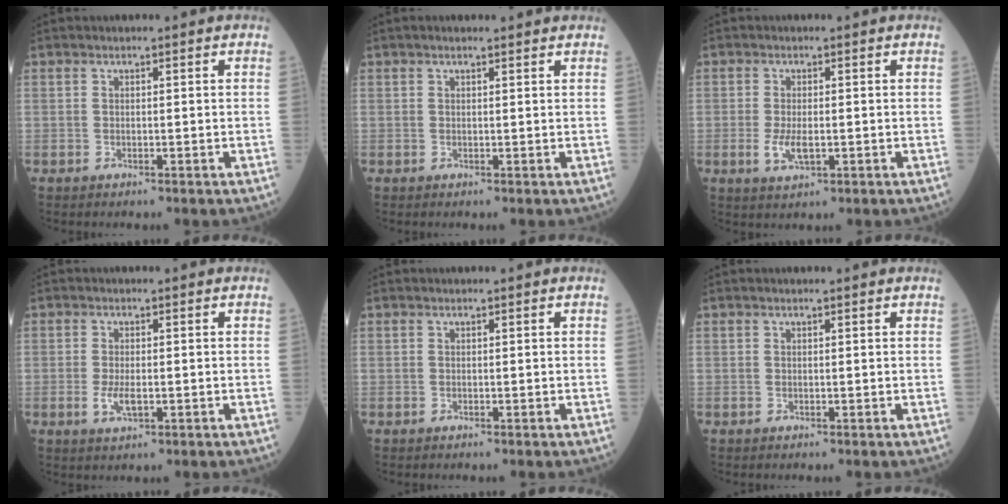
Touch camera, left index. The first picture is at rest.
{"total": 2.5, "force": [2.1, 0.3, 1.2], "torque": [-0.018, 0.018, 0.024]}
{"total": 3.4, "force": [-0.8, 1.3, 3.1], "torque": [-0.069, -0.008, -0.011]}
{"total": 2.9, "force": [-0.7, 1.1, 2.6], "torque": [-0.059, -0.007, -0.011]}
{"total": 0.0}
{"total": 0.5, "force": [0.5, 0.0, 0.2], "torque": [-0.007, 0.002, 0.007]}